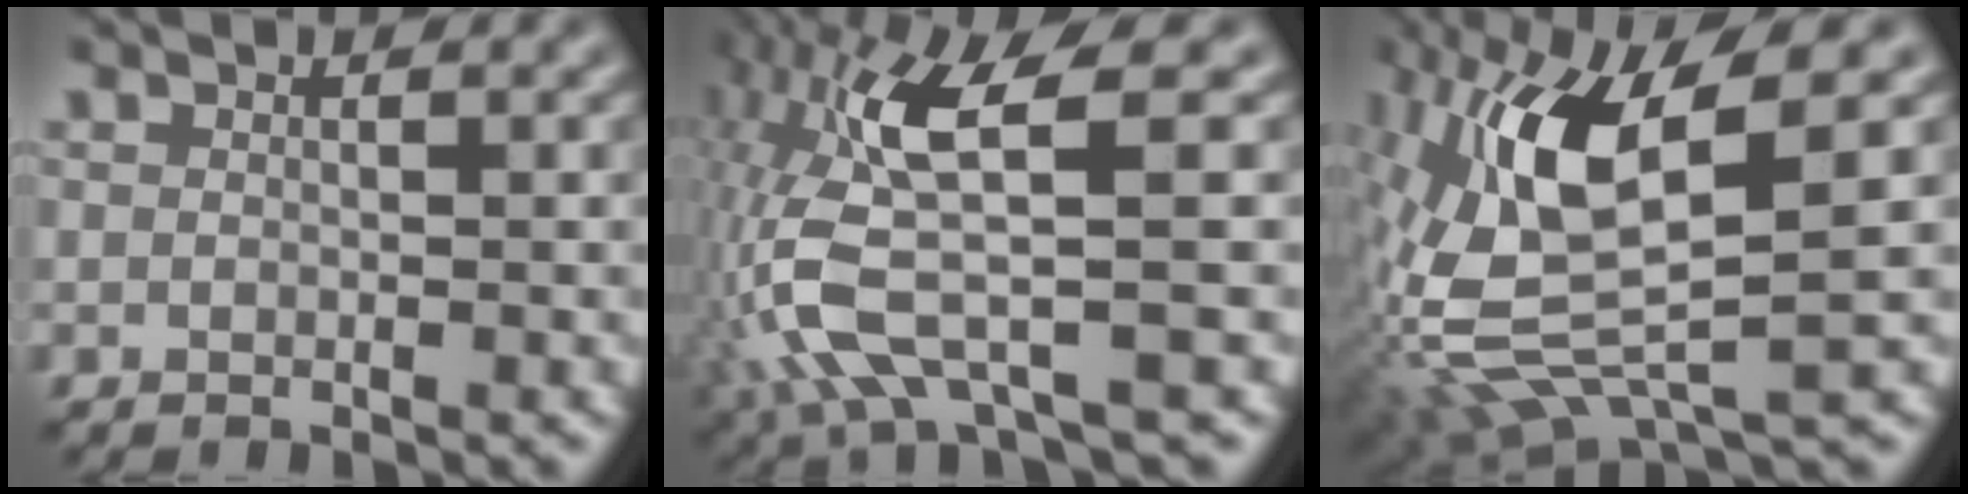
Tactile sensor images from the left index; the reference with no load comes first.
{"total": 9.9, "force": [-0.4, 2.7, 9.5], "torque": [-0.216, -0.003, -0.013]}
{"total": 11.0, "force": [-0.1, 4.1, 10.2], "torque": [-0.222, -0.004, -0.009]}